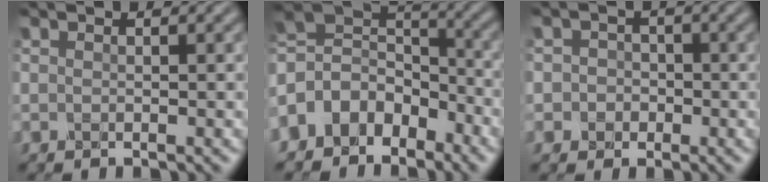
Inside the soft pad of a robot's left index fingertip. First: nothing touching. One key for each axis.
{"total": 6.9, "fx": -3.9, "fy": 4.8, "fz": 3.0, "tx": -0.048, "ty": 0.010, "tz": -0.092}
{"total": 2.3, "fx": -0.3, "fy": 2.2, "fz": 0.6, "tx": 0.014, "ty": 0.007, "tz": -0.024}